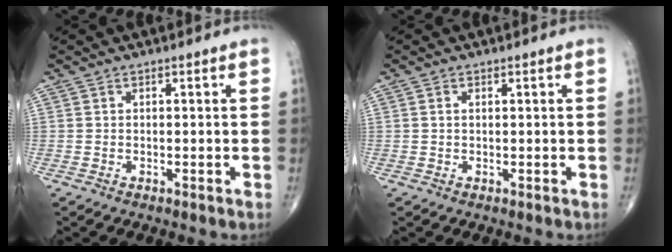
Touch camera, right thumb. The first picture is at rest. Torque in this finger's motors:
{"motor_torque": [-0.44, -0.18, 0.05, 0.12, 0.04]}